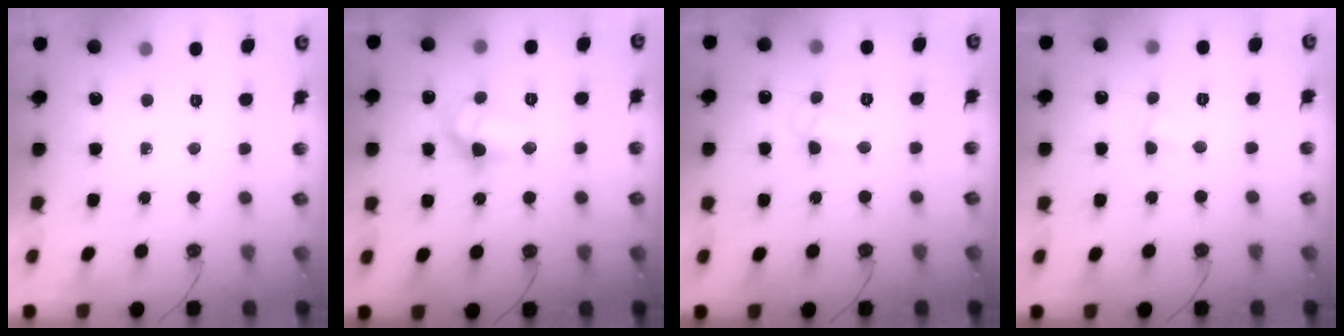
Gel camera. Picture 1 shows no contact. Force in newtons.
{"total": 11.4, "press": 11.4, "slide": 0.8}
{"total": 6.7, "press": 6.7, "slide": 0.7}
{"total": 2.4, "press": 2.4, "slide": 0.6}